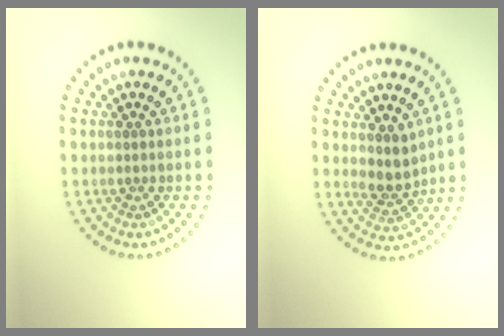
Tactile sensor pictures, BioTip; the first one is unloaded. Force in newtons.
{"total": 2.4, "press": 1.9, "slide": 1.5}